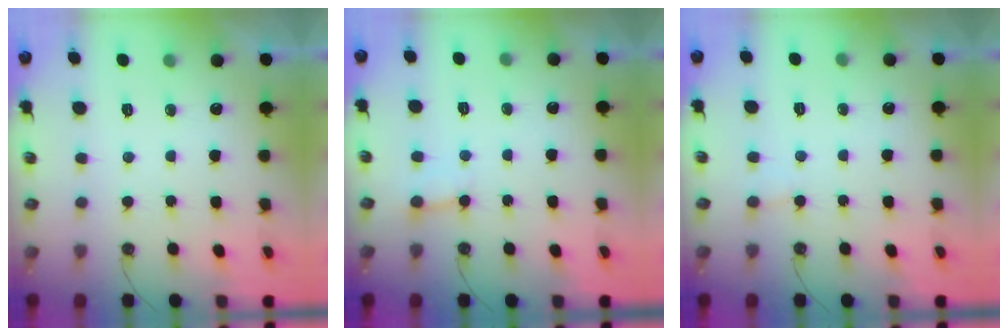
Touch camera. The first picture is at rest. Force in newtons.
{"total": 5.0, "press": 5.0, "slide": 0.4}
{"total": 5.2, "press": 5.2, "slide": 0.4}